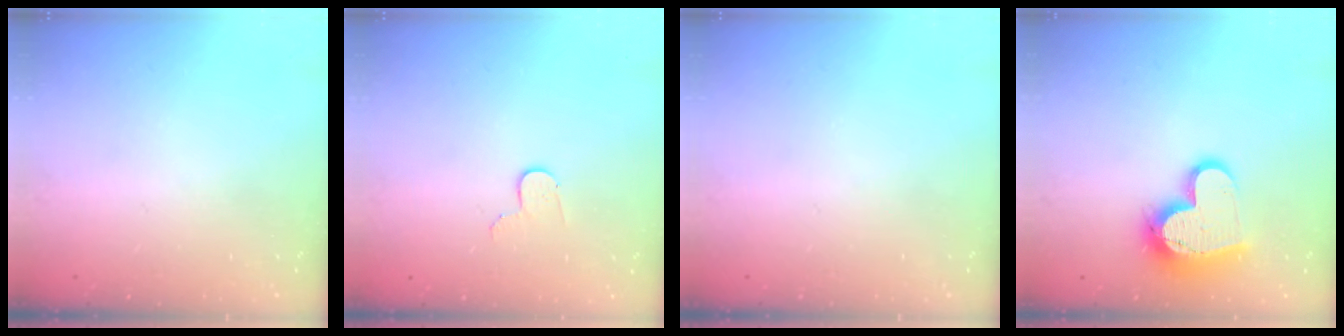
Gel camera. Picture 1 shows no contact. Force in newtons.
{"total": 3.4, "press": 3.4, "slide": 0.3}
{"total": 0.0}
{"total": 13.7, "press": 13.6, "slide": 1.3}